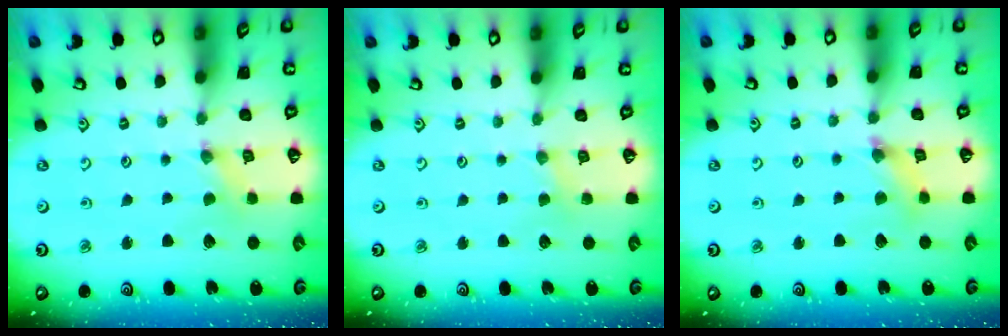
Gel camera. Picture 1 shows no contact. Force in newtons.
{"total": 1.9, "press": 1.8, "slide": 0.3}
{"total": 3.7, "press": 3.7, "slide": 0.4}